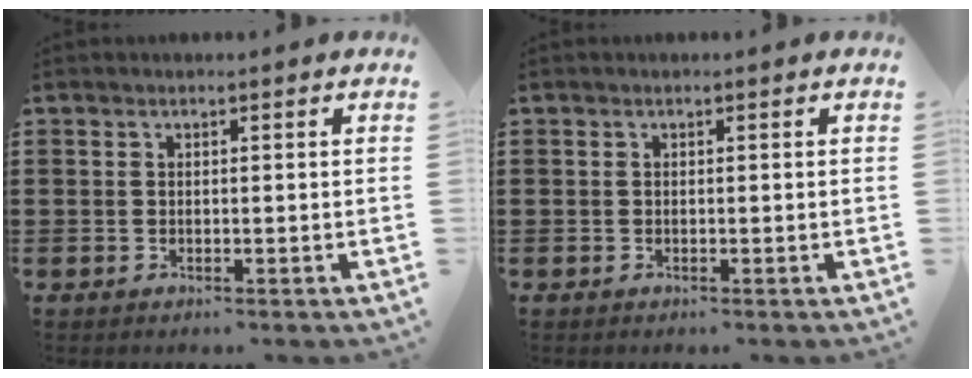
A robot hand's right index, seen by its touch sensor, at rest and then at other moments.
{"total": 0.0}